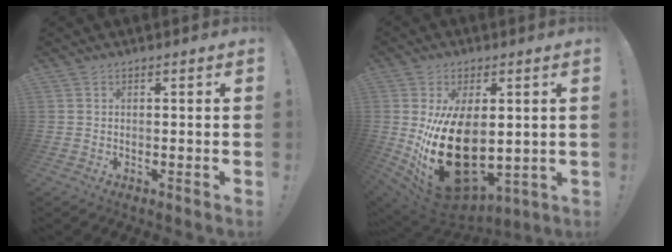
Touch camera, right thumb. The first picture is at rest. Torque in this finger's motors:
{"motor_torque": [0.26, 1.93, 2.77, 0.00, 0.87]}